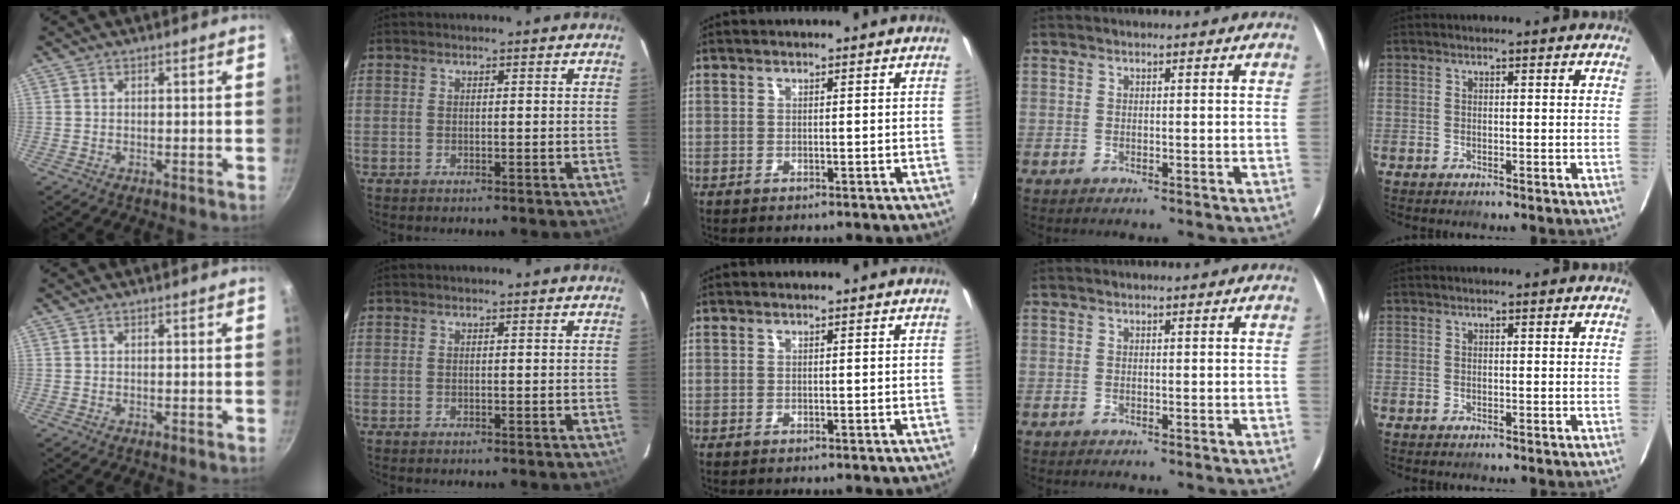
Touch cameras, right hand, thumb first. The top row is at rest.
{}